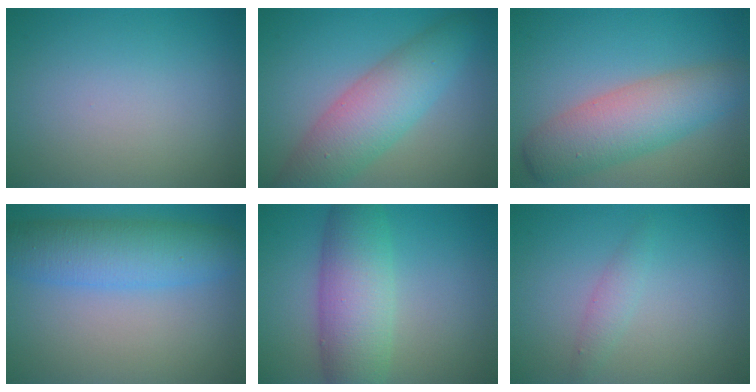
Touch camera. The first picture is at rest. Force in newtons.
{"total": 6.5, "press": 6.5, "slide": 0.2}
{"total": 6.4, "press": 6.3, "slide": 0.5}
{"total": 6.4, "press": 6.4, "slide": 0.1}
{"total": 7.1, "press": 7.1, "slide": 0.2}
{"total": 1.4, "press": 1.4, "slide": 0.1}